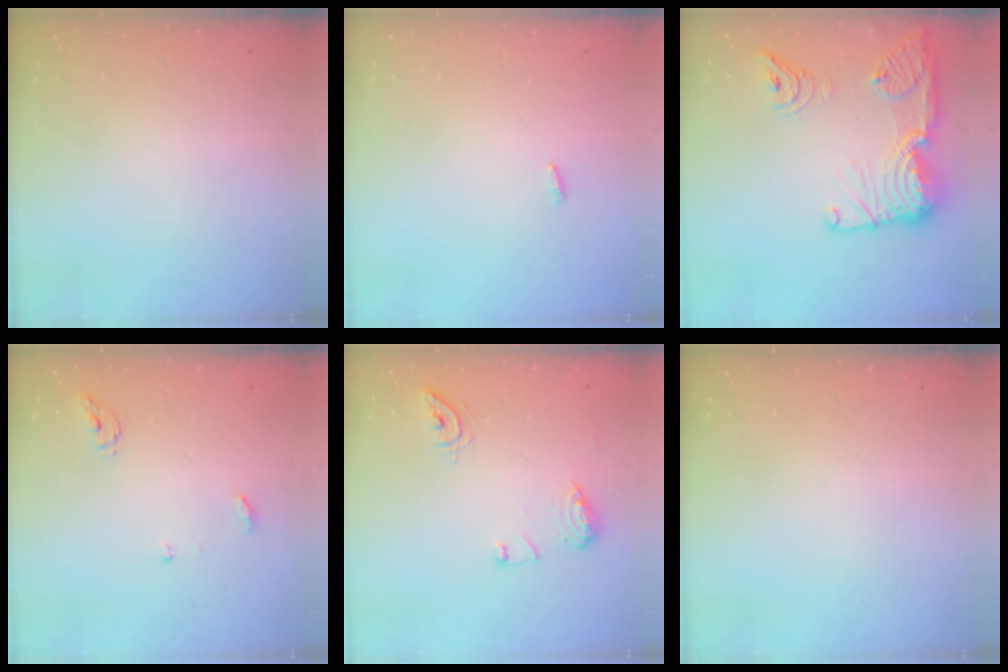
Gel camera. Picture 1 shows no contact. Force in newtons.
{"total": 1.8, "press": 1.7, "slide": 0.6}
{"total": 27.4, "press": 26.4, "slide": 7.2}
{"total": 4.8, "press": 4.8, "slide": 0.4}
{"total": 9.8, "press": 9.8, "slide": 0.6}
{"total": 0.0}